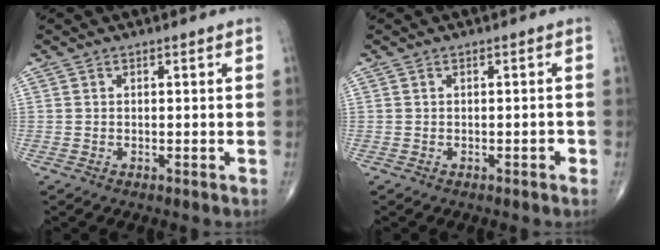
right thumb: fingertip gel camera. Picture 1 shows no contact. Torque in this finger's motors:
{"motor_torque": [0.57, 0.58, -0.02, -0.67, 0.14]}